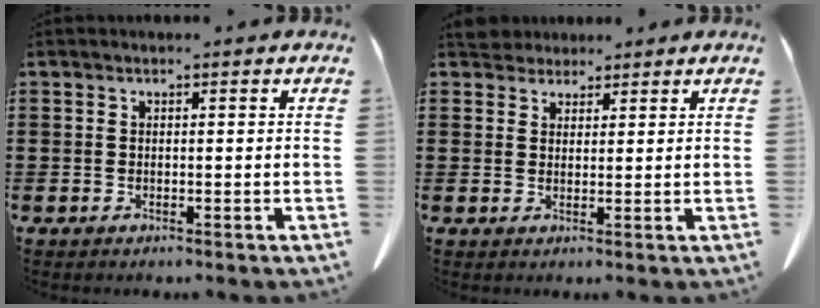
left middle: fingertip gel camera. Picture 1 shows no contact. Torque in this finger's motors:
{"motor_torque": [0.90, 0.84, 0.01, -0.01]}